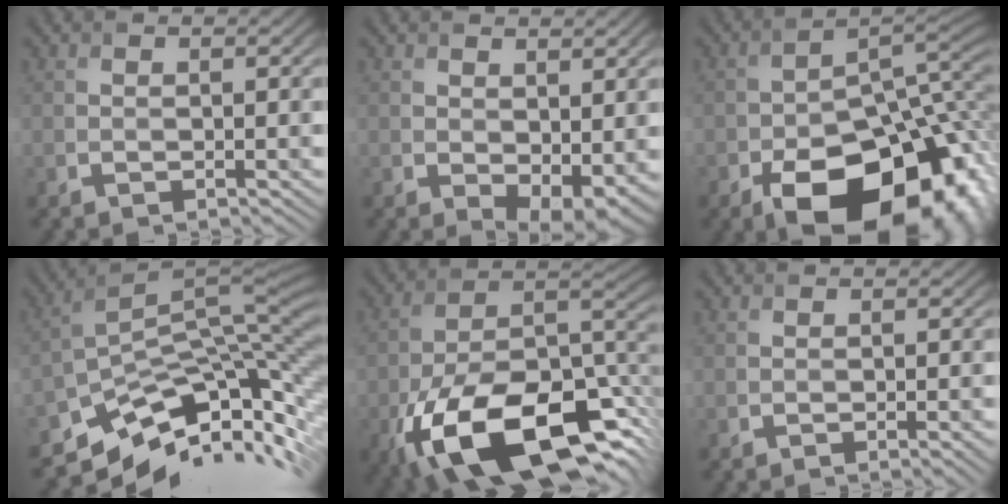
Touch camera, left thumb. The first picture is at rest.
{"total": 4.1, "force": [-0.3, 2.4, 3.3], "torque": [-0.052, -0.019, 0.010]}
{"total": 19.0, "force": [-8.8, 10.8, 12.9], "torque": [-0.182, -0.050, -0.110]}
{"total": 11.6, "force": [-6.4, 5.3, 8.1], "torque": [-0.160, -0.016, -0.099]}
{"total": 20.2, "force": [-11.0, 9.8, 13.8], "torque": [-0.261, -0.052, -0.162]}
{"total": 1.7, "force": [-0.9, 0.4, 1.4], "torque": [-0.018, 0.004, -0.013]}